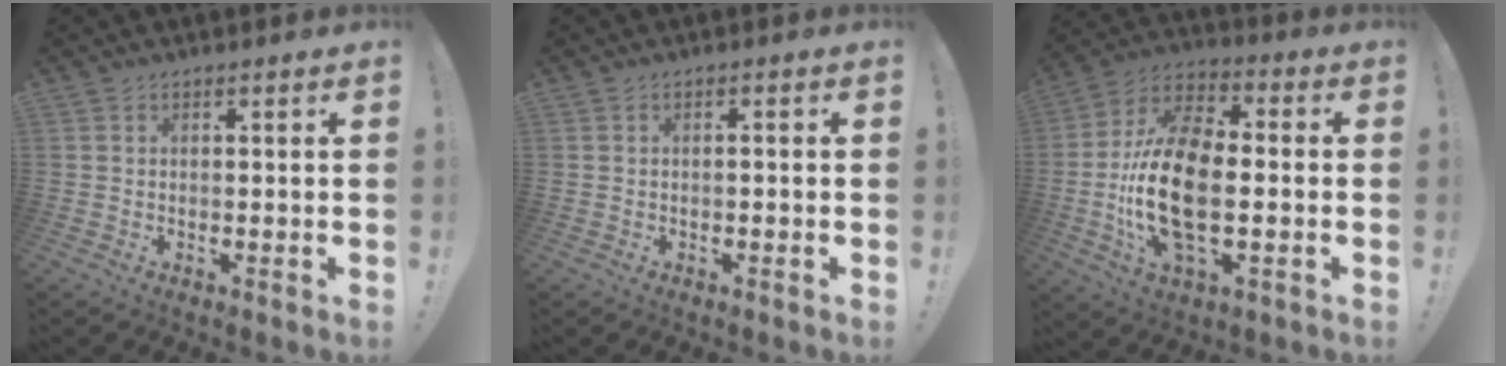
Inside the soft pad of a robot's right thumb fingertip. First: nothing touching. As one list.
[{"total": 1.0, "force": [-0.8, -0.2, 0.5], "torque": [-0.008, -0.001, -0.015]}, {"total": 20.2, "force": [-2.6, 10.7, 16.9], "torque": [-0.335, 0.006, -0.042]}]